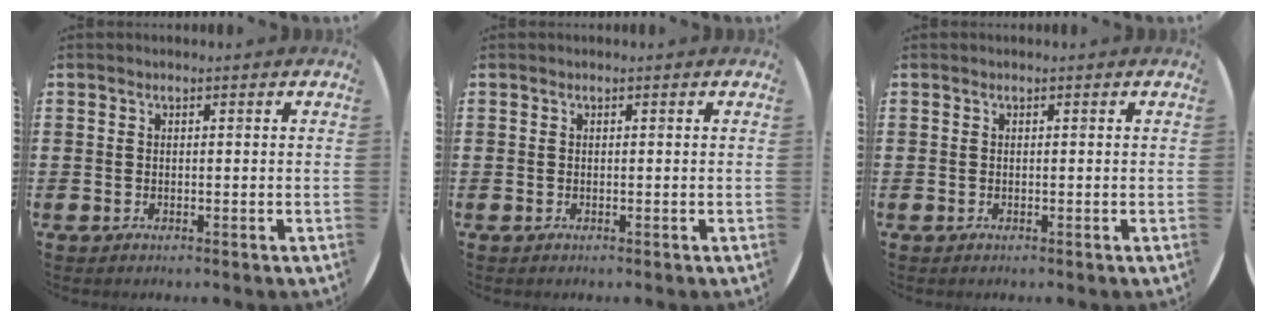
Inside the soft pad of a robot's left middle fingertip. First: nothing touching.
{"total": 0.0}
{"total": 0.0}